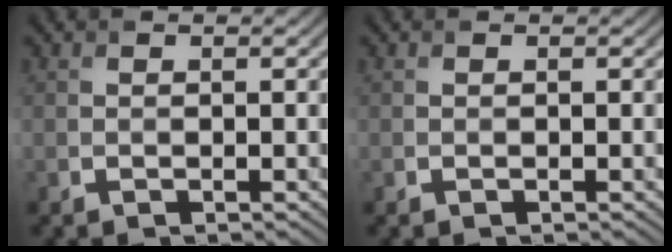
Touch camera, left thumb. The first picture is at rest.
{"total": 0.0}